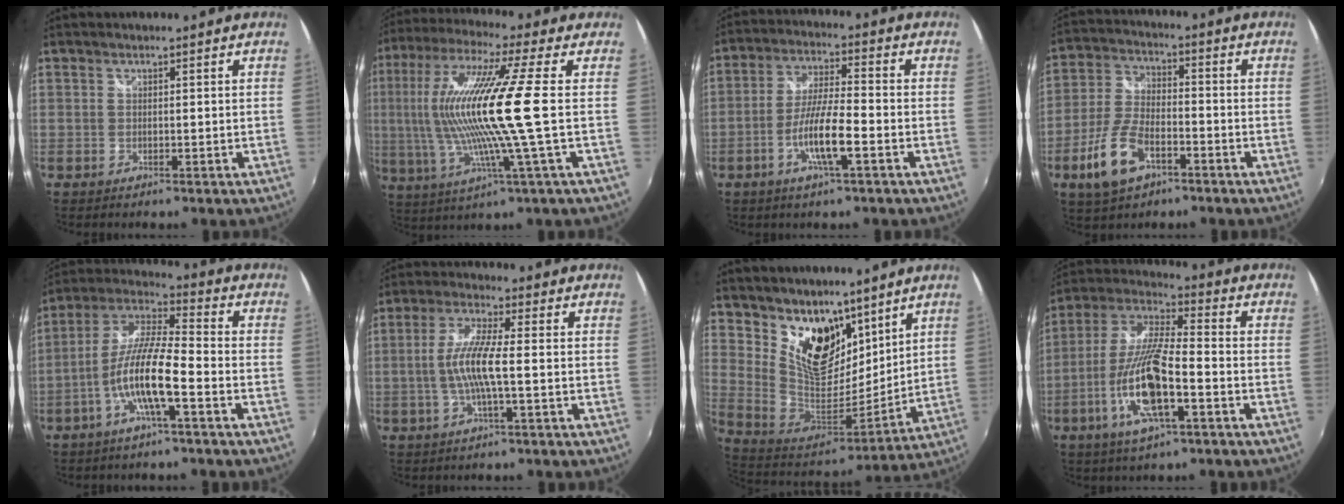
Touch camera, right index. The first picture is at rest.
{"total": 18.2, "force": [0.3, 0.1, 18.2], "torque": [-0.337, -0.003, 0.003]}
{"total": 8.8, "force": [-3.6, 1.0, 8.0], "torque": [-0.159, -0.004, -0.067]}
{"total": 11.3, "force": [-5.7, 5.5, 8.1], "torque": [-0.182, -0.003, -0.104]}
{"total": 11.6, "force": [-4.5, 1.5, 10.6], "torque": [-0.216, 0.002, -0.088]}
{"total": 8.3, "force": [-1.3, 0.8, 8.2], "torque": [-0.170, 0.002, -0.025]}
{"total": 17.4, "force": [11.0, 10.0, 9.0], "torque": [-0.177, 0.001, 0.215]}
{"total": 15.5, "force": [-5.8, 3.6, 13.9], "torque": [-0.290, -0.012, -0.112]}